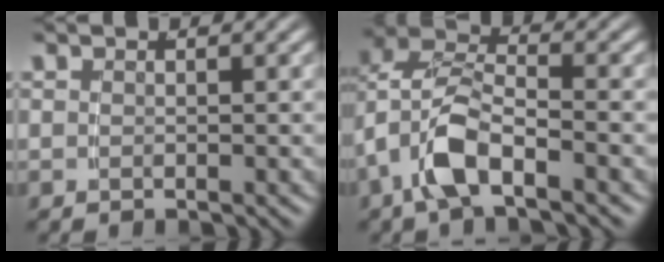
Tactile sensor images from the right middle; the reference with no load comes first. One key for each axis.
{"total": 4.7, "fx": -0.4, "fy": 3.0, "fz": 3.6, "tx": -0.086, "ty": -0.009, "tz": -0.012}